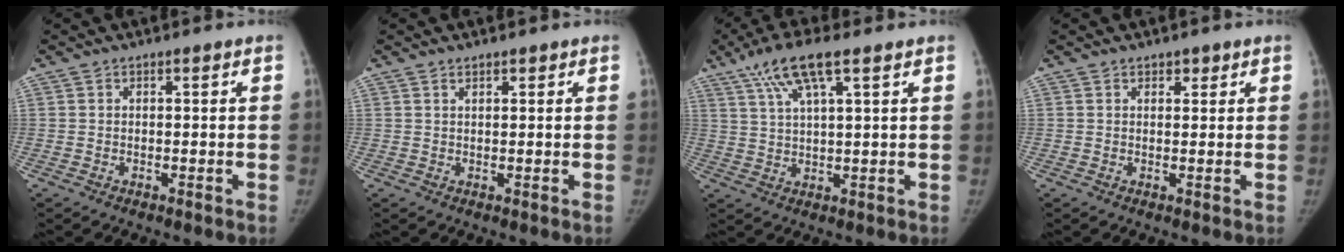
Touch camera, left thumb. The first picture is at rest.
{"total": 1.3, "force": [0.9, 0.5, 0.7], "torque": [-0.007, -0.004, 0.015]}
{"total": 9.8, "force": [5.5, 2.0, 7.9], "torque": [-0.159, 0.001, 0.106]}
{"total": 1.7, "force": [1.1, 1.0, 0.8], "torque": [0.002, -0.005, 0.014]}